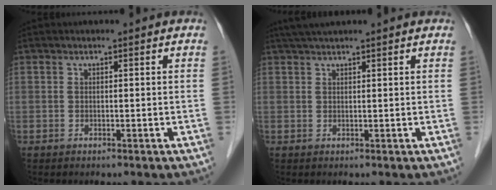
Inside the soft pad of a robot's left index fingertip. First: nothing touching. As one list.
[{"total": 4.8, "force": [4.2, -0.2, 2.5], "torque": [-0.038, 0.037, 0.069]}]